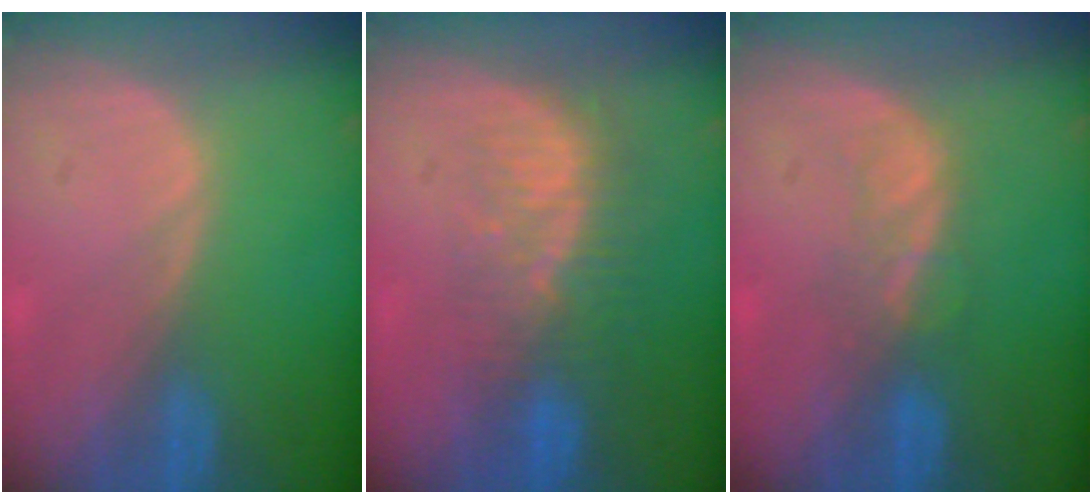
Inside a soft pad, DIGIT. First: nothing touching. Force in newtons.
{"total": 8.2, "press": 7.2, "slide": 3.8}
{"total": 3.3, "press": 3.3, "slide": 0.5}